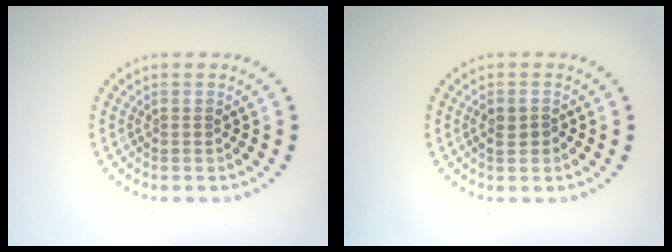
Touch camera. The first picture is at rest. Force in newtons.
{"total": 1.5, "press": 1.5, "slide": 0.1}